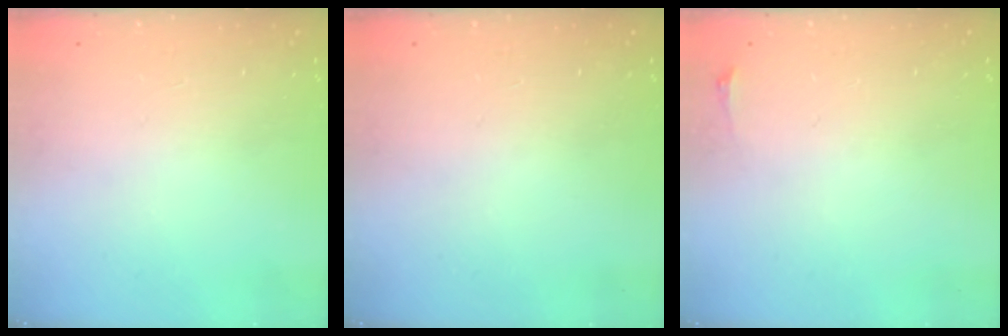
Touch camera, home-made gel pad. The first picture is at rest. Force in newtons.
{"total": 0.0}
{"total": 2.8, "press": 2.1, "slide": 1.9}